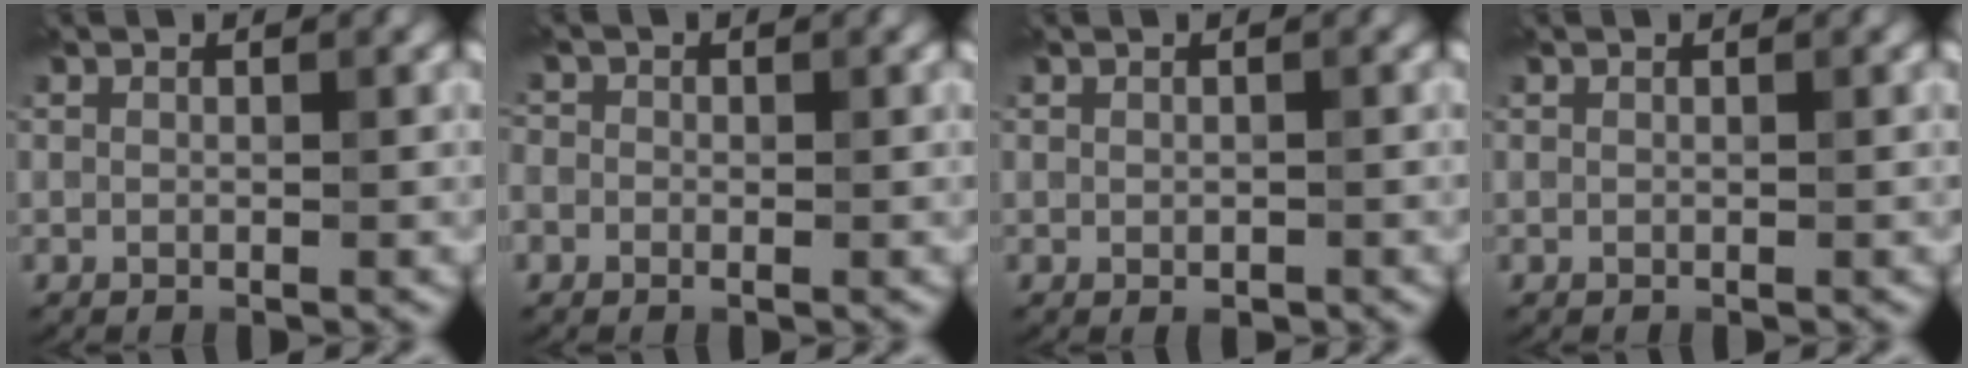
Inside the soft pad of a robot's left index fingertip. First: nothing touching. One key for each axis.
{"total": 1.4, "fx": -0.2, "fy": 1.3, "fz": 0.6, "tx": 0.001, "ty": -0.001, "tz": -0.015}
{"total": 0.8, "fx": -0.3, "fy": 0.4, "fz": 0.6, "tx": -0.007, "ty": -0.002, "tz": -0.002}
{"total": 0.0}